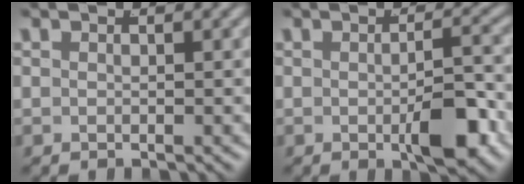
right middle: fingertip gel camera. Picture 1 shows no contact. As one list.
[{"total": 4.2, "force": [-1.4, 1.1, 3.8], "torque": [-0.043, -0.003, -0.024]}]